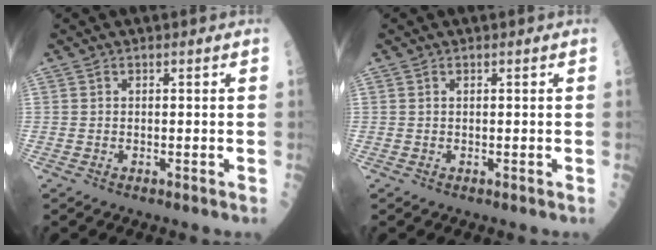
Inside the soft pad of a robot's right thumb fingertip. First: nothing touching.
{"total": 0.0}